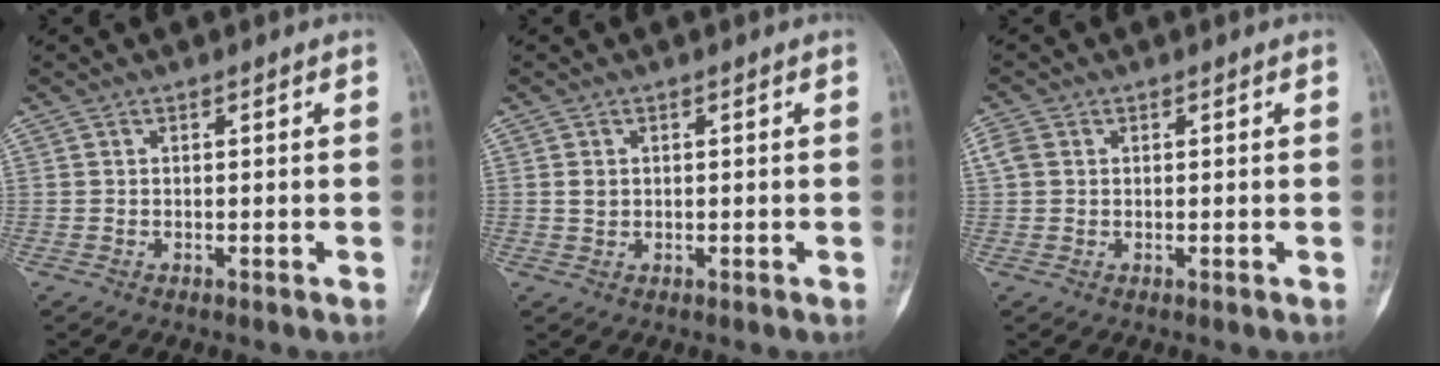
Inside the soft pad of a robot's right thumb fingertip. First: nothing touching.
{"total": 1.4, "force": [0.2, 1.1, 0.8], "torque": [-0.012, 0.000, 0.008]}
{"total": 2.4, "force": [0.6, 2.0, 1.2], "torque": [-0.034, 0.009, 0.012]}